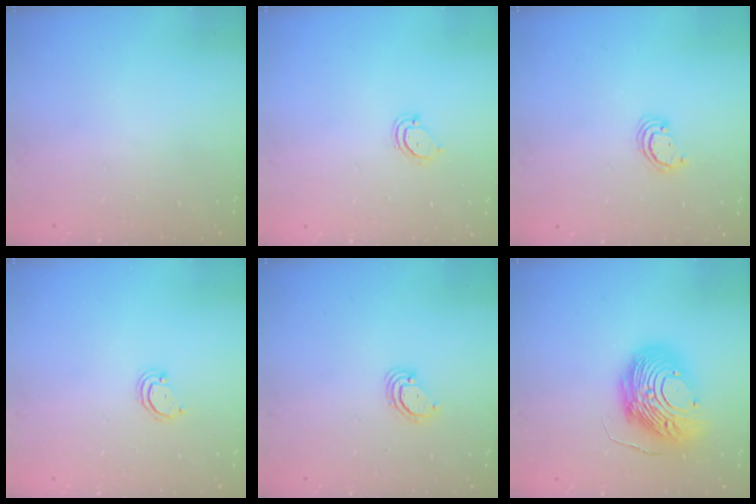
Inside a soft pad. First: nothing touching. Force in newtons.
{"total": 3.4, "press": 3.3, "slide": 0.5}
{"total": 2.6, "press": 2.5, "slide": 0.2}
{"total": 2.4, "press": 2.4, "slide": 0.2}
{"total": 2.9, "press": 2.9, "slide": 0.2}
{"total": 15.5, "press": 15.4, "slide": 1.7}